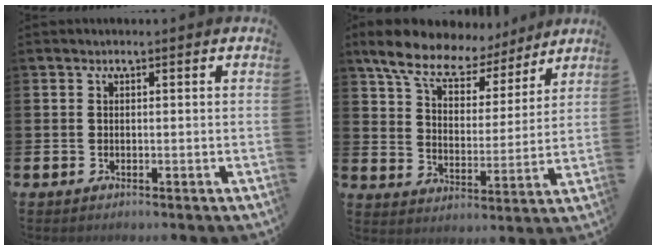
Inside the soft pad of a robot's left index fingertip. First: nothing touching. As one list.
[{"total": 9.8, "force": [8.6, 3.4, 3.4], "torque": [-0.097, -0.052, 0.150]}]